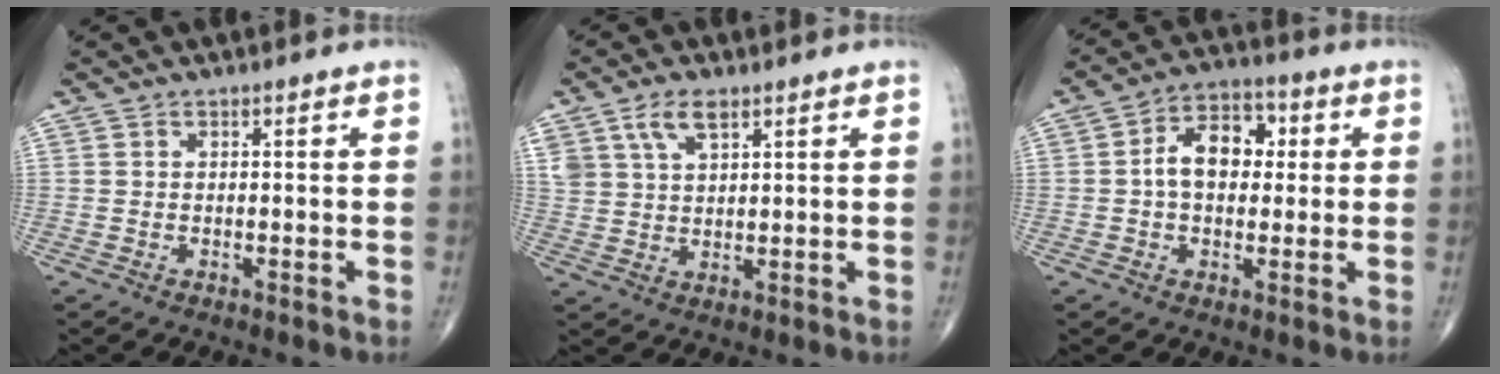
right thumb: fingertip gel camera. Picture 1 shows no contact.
{"total": 6.3, "force": [3.6, 3.2, 4.0], "torque": [-0.070, -0.008, 0.073]}
{"total": 9.6, "force": [0.9, 6.5, 6.9], "torque": [-0.091, 0.025, 0.007]}